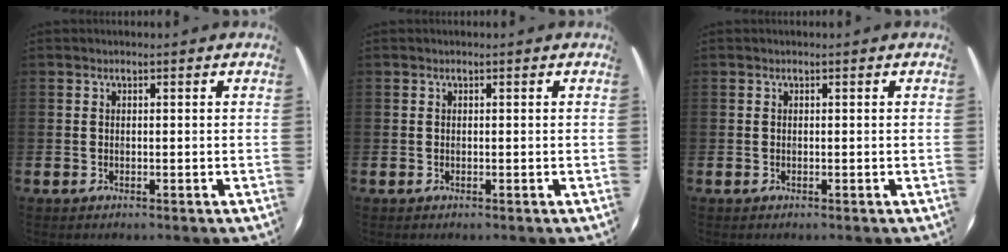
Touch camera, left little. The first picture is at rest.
{"total": 0.0}
{"total": 0.0}